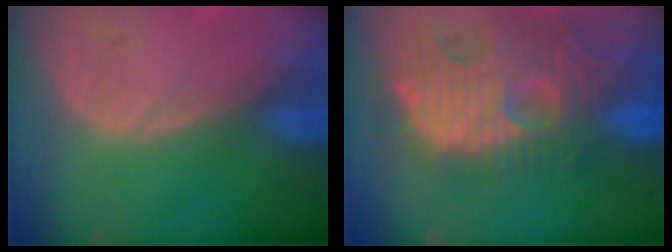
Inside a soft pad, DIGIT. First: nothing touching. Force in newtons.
{"total": 13.8, "press": 12.3, "slide": 6.2}